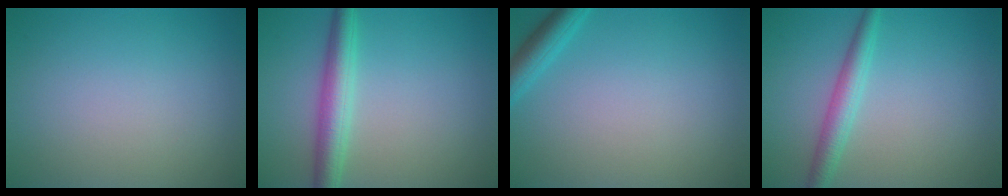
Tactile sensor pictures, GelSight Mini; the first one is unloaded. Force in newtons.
{"total": 3.8, "press": 3.8, "slide": 0.1}
{"total": 2.4, "press": 2.4, "slide": 0.2}
{"total": 2.7, "press": 2.7, "slide": 0.1}